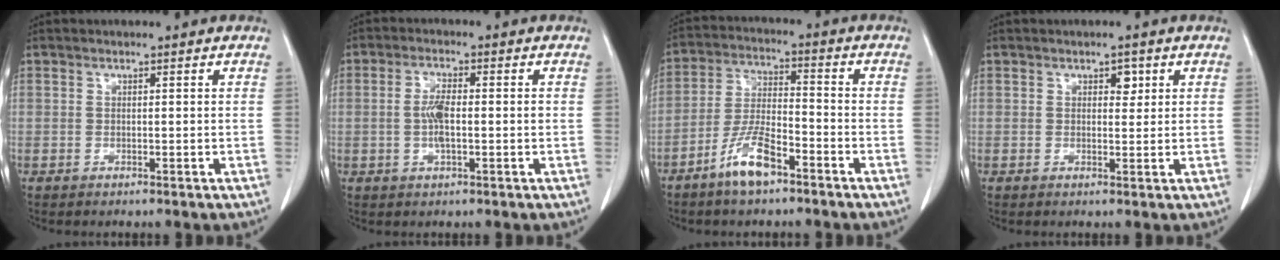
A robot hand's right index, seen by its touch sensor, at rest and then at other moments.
{"total": 4.4, "force": [-0.4, 1.2, 4.2], "torque": [-0.092, 0.004, -0.008]}
{"total": 8.3, "force": [-5.4, 2.0, 6.0], "torque": [-0.124, -0.004, -0.106]}
{"total": 1.7, "force": [0.8, 1.0, 1.1], "torque": [-0.012, 0.000, 0.010]}